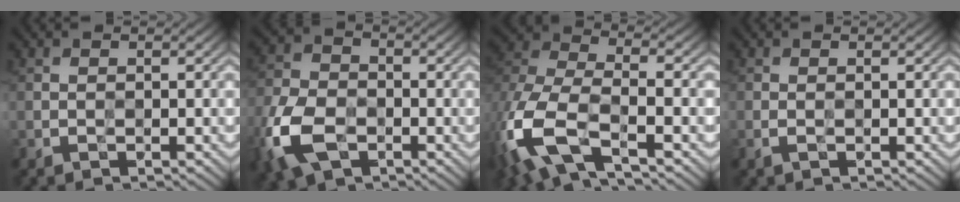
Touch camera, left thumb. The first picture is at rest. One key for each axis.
{"total": 11.3, "fx": -5.0, "fy": 7.1, "fz": 7.3, "tx": -0.204, "ty": -0.025, "tz": -0.109}
{"total": 12.9, "fx": -5.7, "fy": 6.1, "fz": 9.9, "tx": -0.258, "ty": -0.021, "tz": -0.120}
{"total": 0.7, "fx": -0.2, "fy": 0.1, "fz": 0.7, "tx": -0.017, "ty": -0.001, "tz": -0.004}